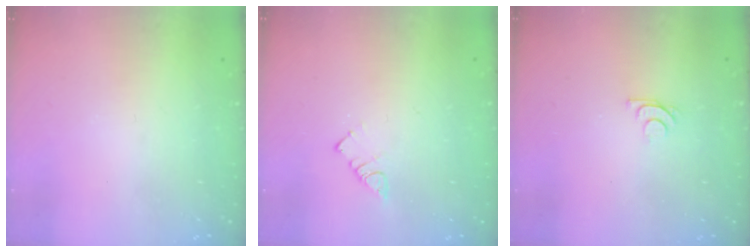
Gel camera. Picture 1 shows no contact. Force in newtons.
{"total": 3.1, "press": 3.1, "slide": 0.3}
{"total": 5.1, "press": 5.0, "slide": 0.9}